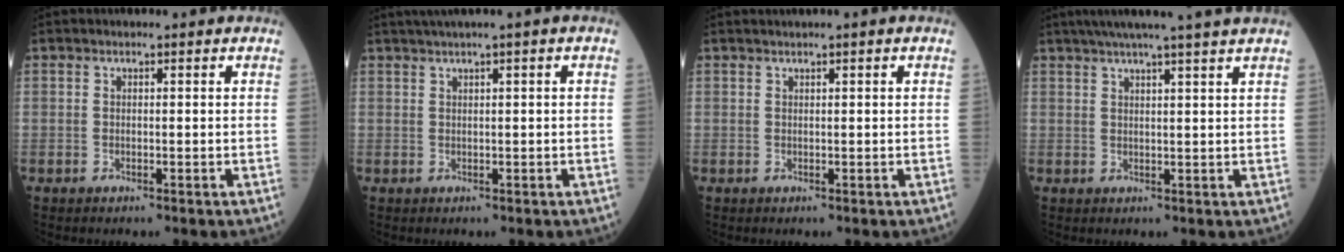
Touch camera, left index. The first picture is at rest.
{"total": 2.7, "force": [1.6, -0.6, 2.1], "torque": [-0.044, 0.009, 0.035]}
{"total": 0.8, "force": [0.5, -0.3, 0.6], "torque": [-0.018, 0.002, 0.017]}
{"total": 11.0, "force": [9.1, -1.5, 6.0], "torque": [-0.091, 0.018, 0.114]}